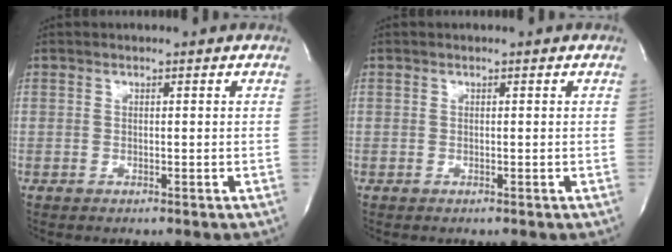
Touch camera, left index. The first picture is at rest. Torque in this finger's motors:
{"motor_torque": [0.00, 0.00, -0.02, 0.00]}